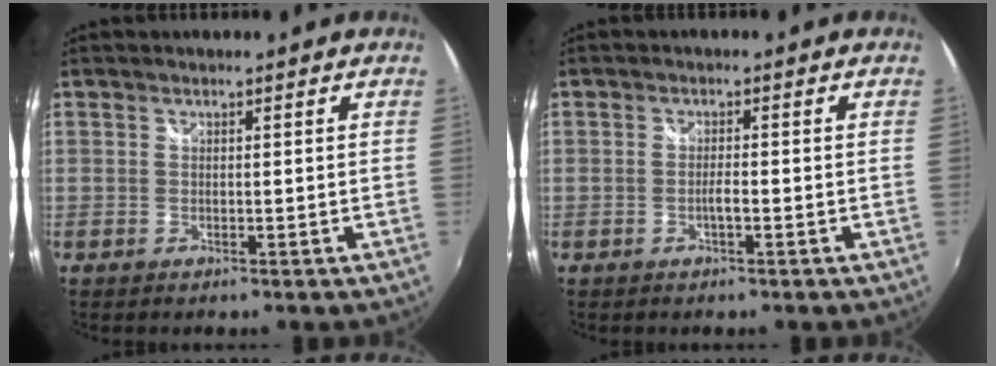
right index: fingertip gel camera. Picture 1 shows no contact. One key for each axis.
{"total": 1.5, "fx": -0.7, "fy": 0.2, "fz": 1.3, "tx": -0.025, "ty": 0.001, "tz": -0.014}